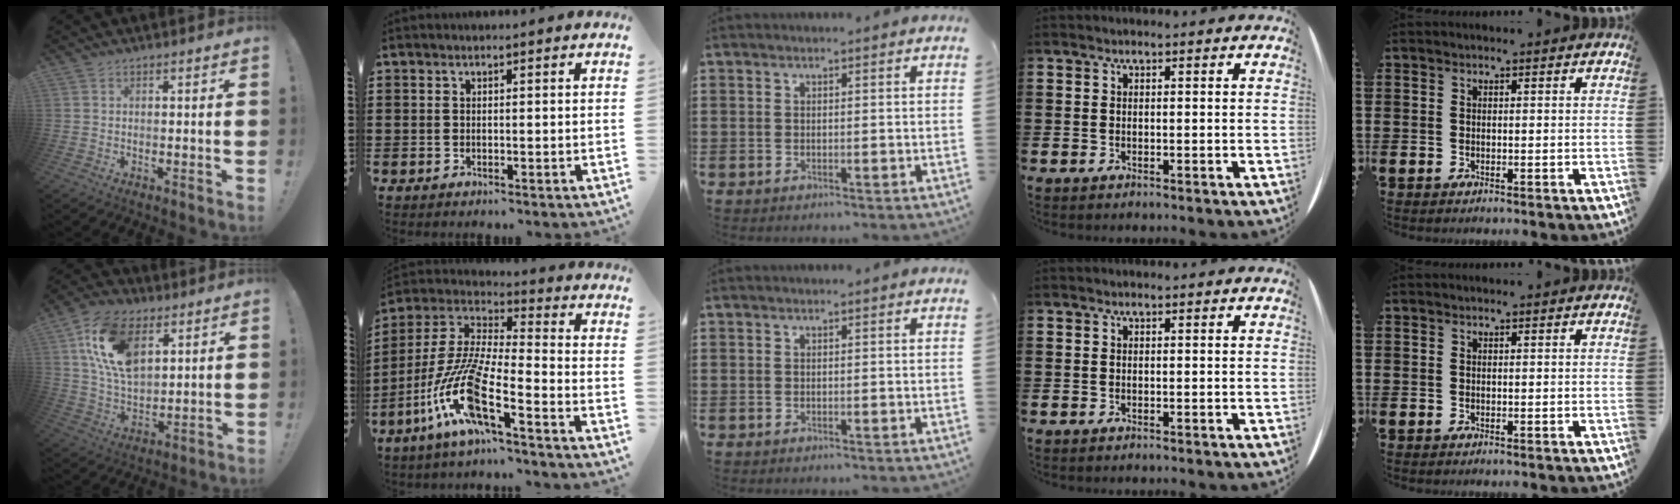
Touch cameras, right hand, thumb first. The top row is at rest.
{"thumb": {"total": 18.4, "force": [7.9, 11.1, 12.4], "torque": [-0.238, -0.024, 0.145]}, "index": {"total": 12.5, "force": [-7.9, 0.9, 9.6], "torque": [-0.231, -0.025, -0.165]}}